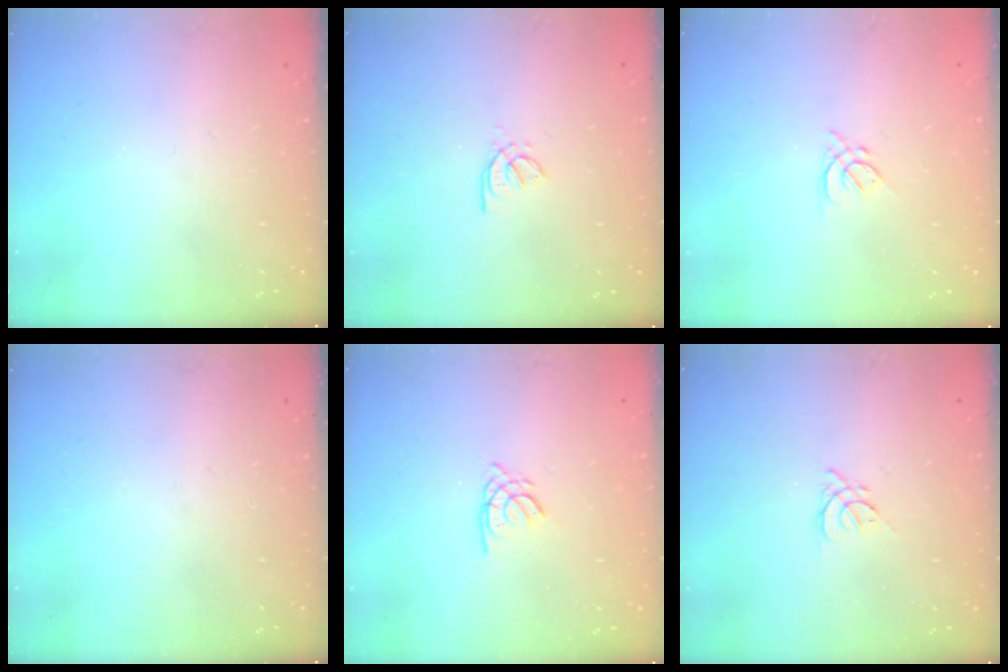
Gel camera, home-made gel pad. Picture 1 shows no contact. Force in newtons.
{"total": 2.0, "press": 2.0, "slide": 0.6}
{"total": 1.3, "press": 1.2, "slide": 0.5}
{"total": 0.0}
{"total": 2.4, "press": 2.4, "slide": 0.1}
{"total": 2.6, "press": 2.5, "slide": 0.6}